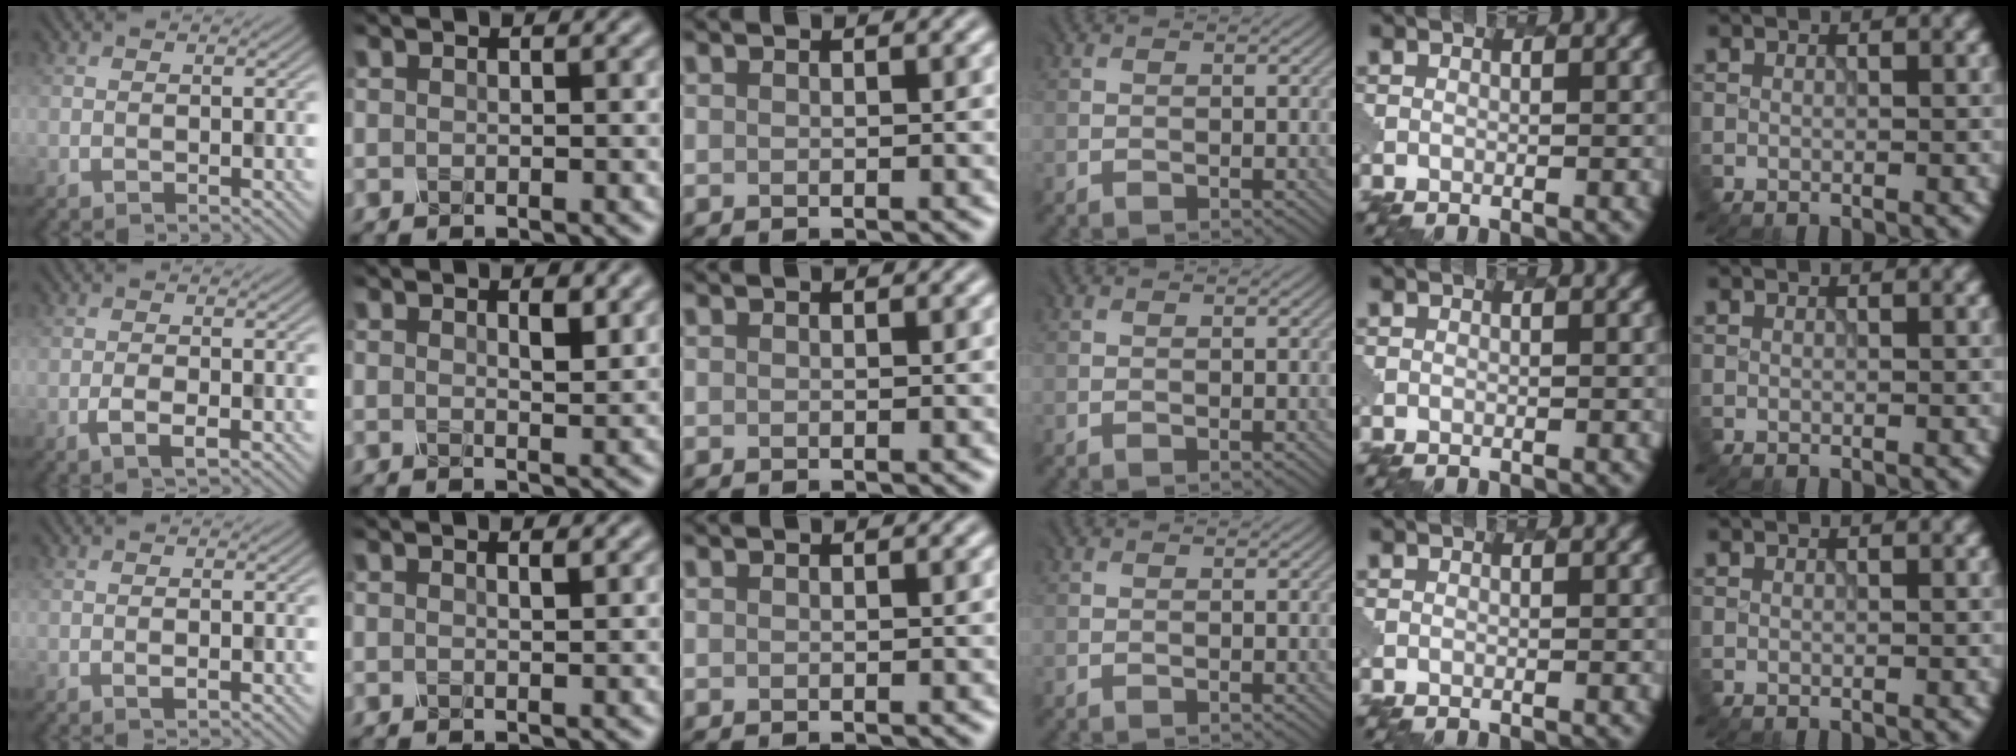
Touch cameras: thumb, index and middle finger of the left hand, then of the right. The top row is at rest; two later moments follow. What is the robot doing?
{"motion": "dispense", "object": "pipette"}